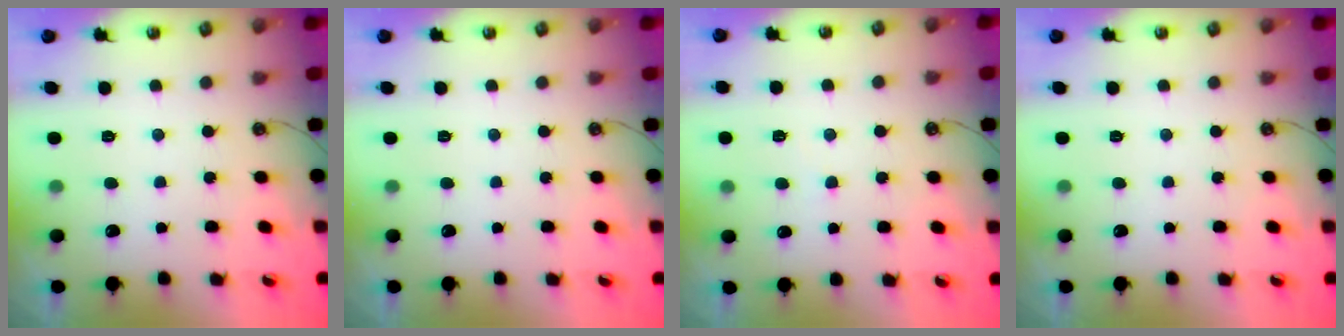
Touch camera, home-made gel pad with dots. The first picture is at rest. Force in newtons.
{"total": 0.0}
{"total": 6.0, "press": 6.0, "slide": 0.3}
{"total": 0.0}